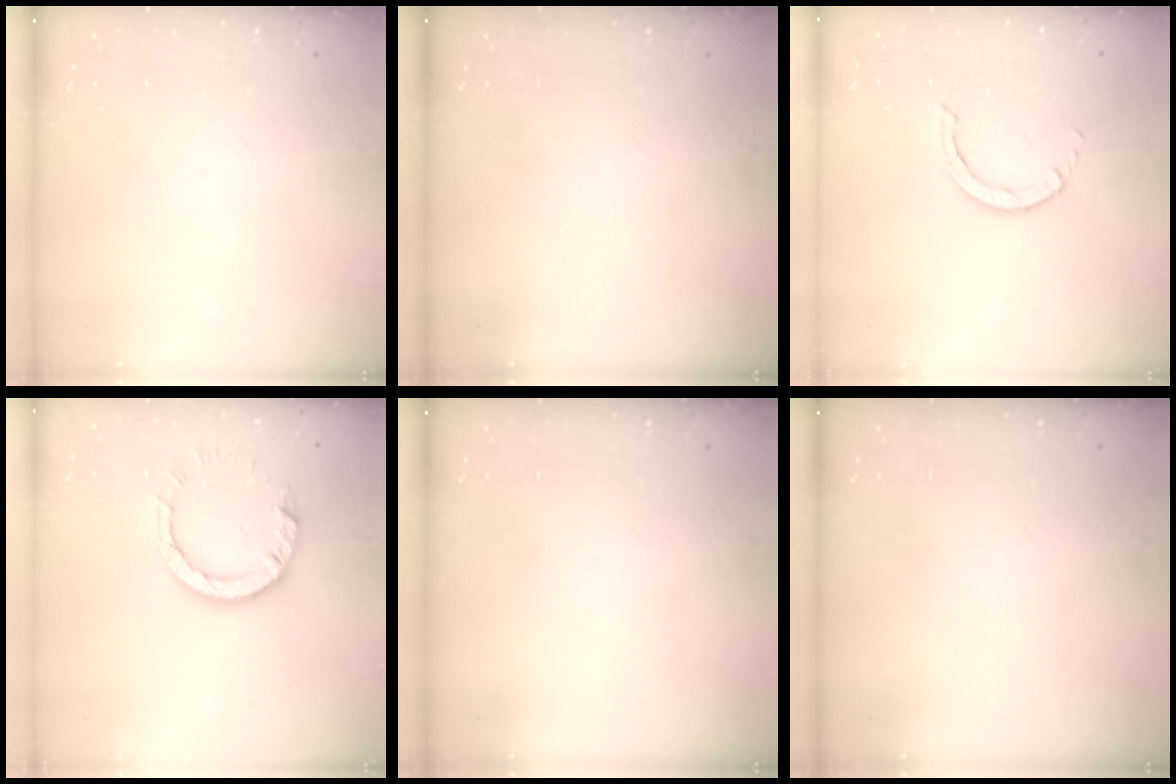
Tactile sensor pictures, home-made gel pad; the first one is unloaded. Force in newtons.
{"total": 0.0}
{"total": 2.6, "press": 2.6, "slide": 0.3}
{"total": 9.3, "press": 9.3, "slide": 1.0}
{"total": 0.0}
{"total": 0.0}